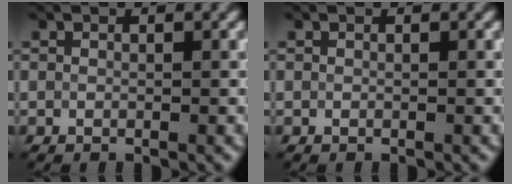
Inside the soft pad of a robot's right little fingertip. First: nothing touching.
{"total": 0.0}